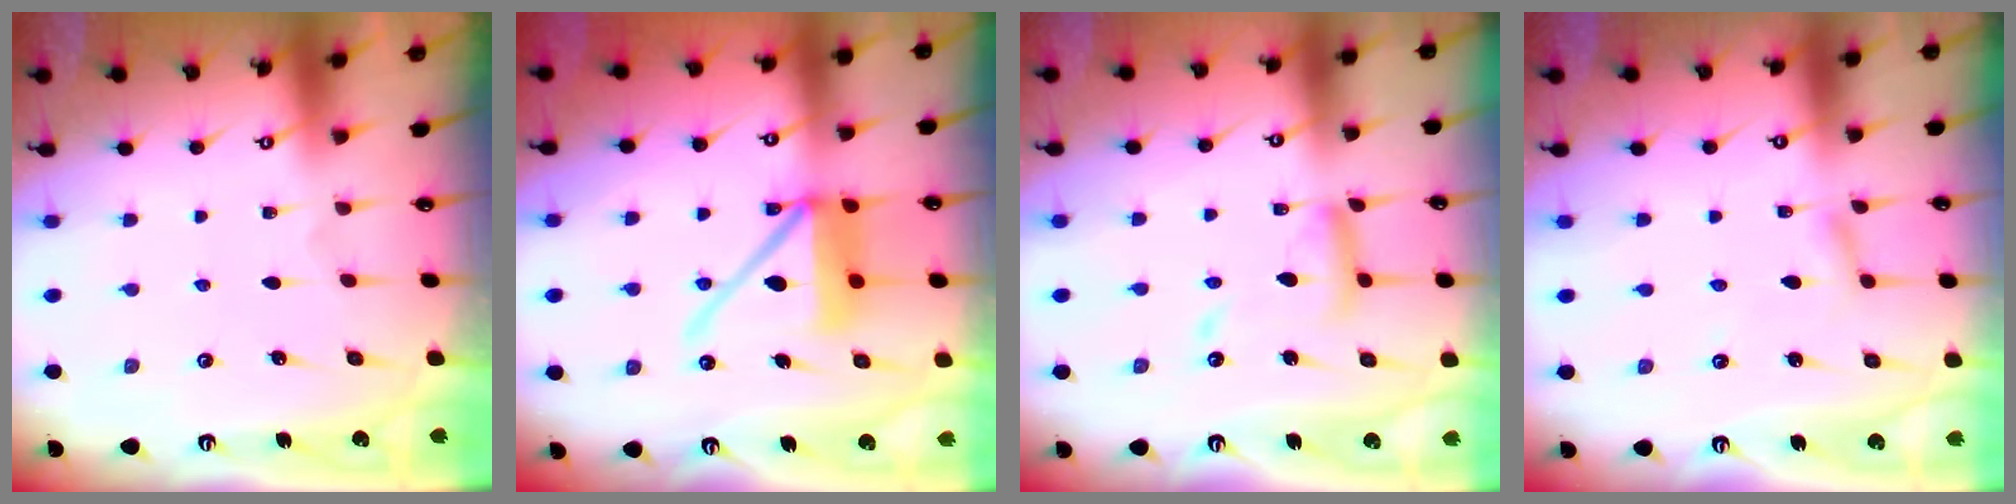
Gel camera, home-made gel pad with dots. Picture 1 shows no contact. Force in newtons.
{"total": 13.4, "press": 13.2, "slide": 2.1}
{"total": 12.4, "press": 12.3, "slide": 1.1}
{"total": 1.4, "press": 1.4, "slide": 0.2}